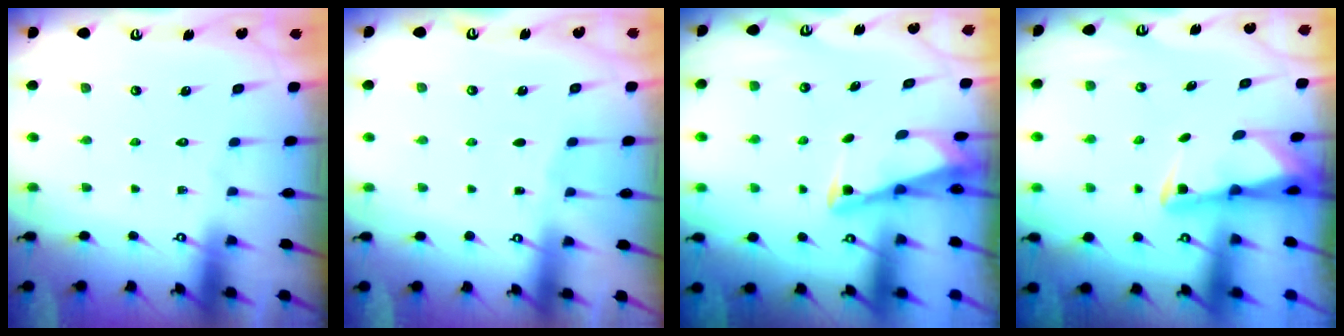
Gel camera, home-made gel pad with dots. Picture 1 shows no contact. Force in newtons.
{"total": 1.8, "press": 1.8, "slide": 0.2}
{"total": 2.7, "press": 2.7, "slide": 0.3}
{"total": 2.3, "press": 2.2, "slide": 0.4}